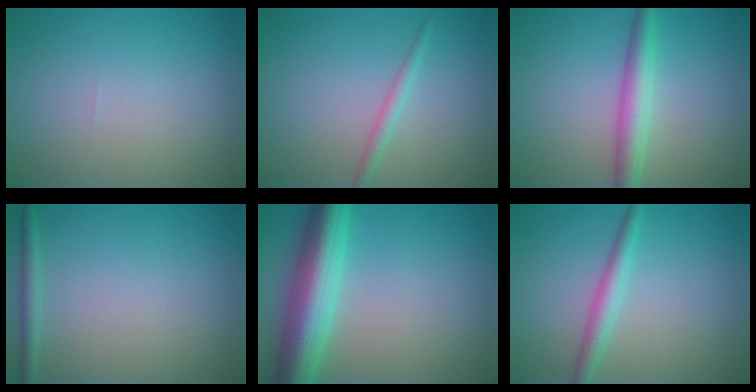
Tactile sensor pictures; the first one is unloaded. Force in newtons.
{"total": 1.3, "press": 1.3, "slide": 0.0}
{"total": 3.5, "press": 3.5, "slide": 0.1}
{"total": 1.3, "press": 1.3, "slide": 0.1}
{"total": 8.2, "press": 8.1, "slide": 0.4}
{"total": 2.4, "press": 2.4, "slide": 0.1}